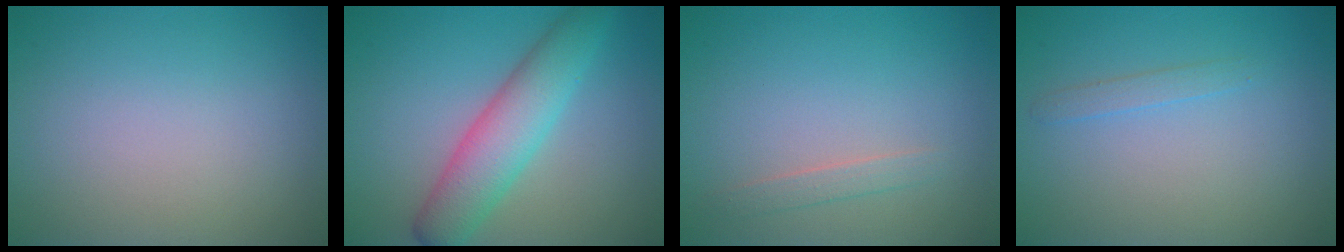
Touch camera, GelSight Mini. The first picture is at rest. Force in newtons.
{"total": 5.4, "press": 5.4, "slide": 0.3}
{"total": 1.1, "press": 1.1, "slide": 0.1}
{"total": 1.0, "press": 1.0, "slide": 0.0}